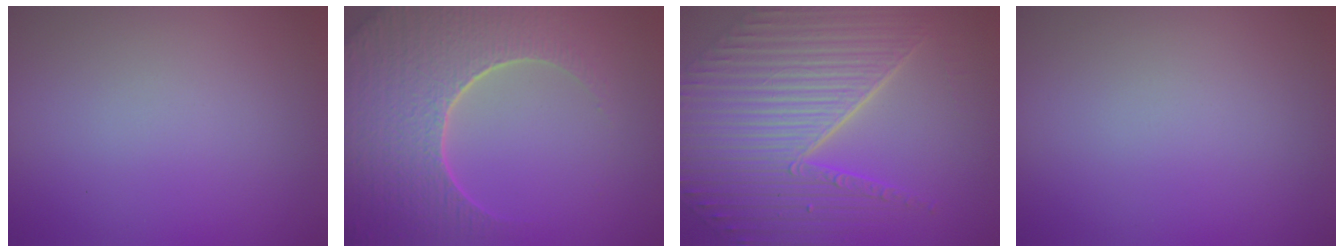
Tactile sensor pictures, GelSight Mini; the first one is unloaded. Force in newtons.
{"total": 9.4, "press": 6.7, "slide": 6.6}
{"total": 10.1, "press": 7.3, "slide": 6.9}
{"total": 0.0}